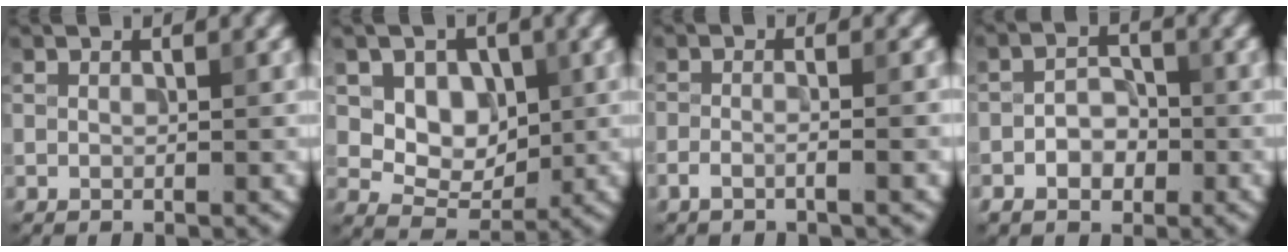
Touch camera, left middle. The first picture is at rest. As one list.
[{"total": 5.2, "force": [1.3, 3.9, 3.1], "torque": [-0.049, -0.010, 0.020]}, {"total": 2.8, "force": [-1.2, 0.8, 2.5], "torque": [-0.031, 0.003, -0.030]}, {"total": 2.9, "force": [-1.2, 2.1, 1.5], "torque": [-0.019, 0.004, -0.023]}]